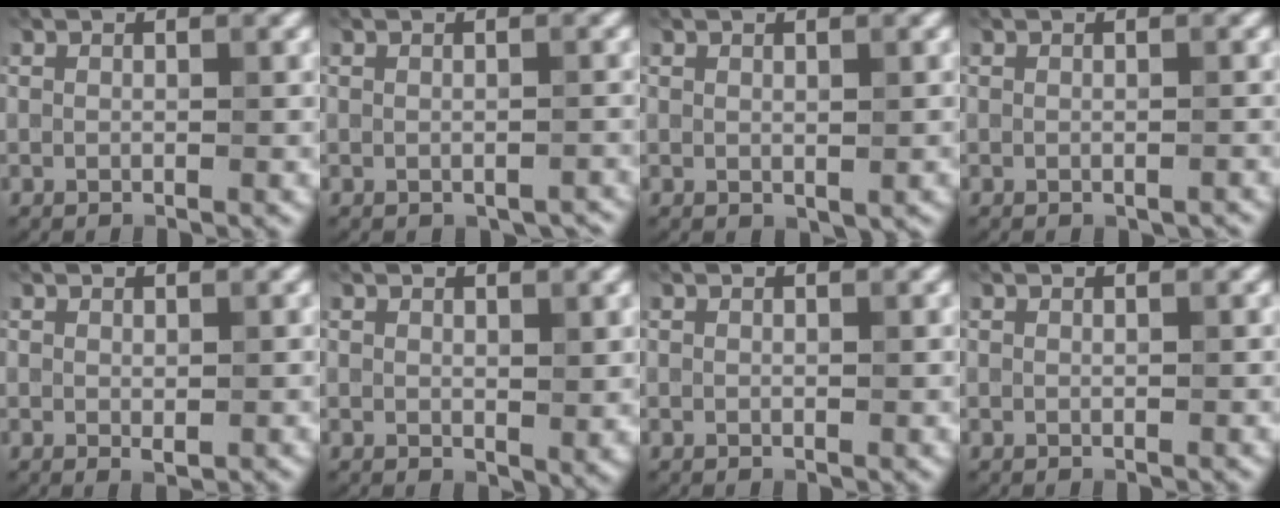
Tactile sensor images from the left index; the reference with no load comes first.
{"total": 1.0, "force": [-0.7, 0.5, 0.5], "torque": [-0.009, -0.007, -0.007]}
{"total": 0.5, "force": [0.3, 0.3, 0.3], "torque": [-0.002, -0.002, 0.008]}
{"total": 0.7, "force": [-0.5, 0.2, 0.4], "torque": [-0.007, -0.003, -0.004]}
{"total": 0.7, "force": [0.1, 0.3, 0.6], "torque": [-0.006, -0.002, 0.003]}
{"total": 1.5, "force": [0.7, 0.8, 1.0], "torque": [-0.013, -0.008, 0.019]}
{"total": 0.0}
{"total": 0.0}